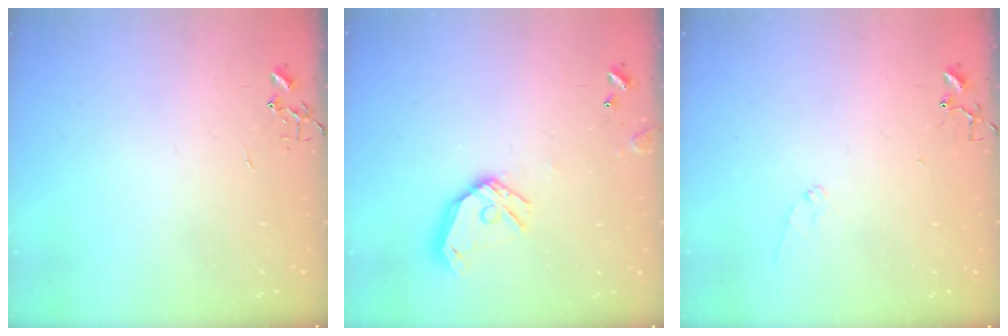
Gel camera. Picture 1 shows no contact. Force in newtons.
{"total": 13.0, "press": 12.9, "slide": 1.9}
{"total": 6.8, "press": 6.8, "slide": 0.7}